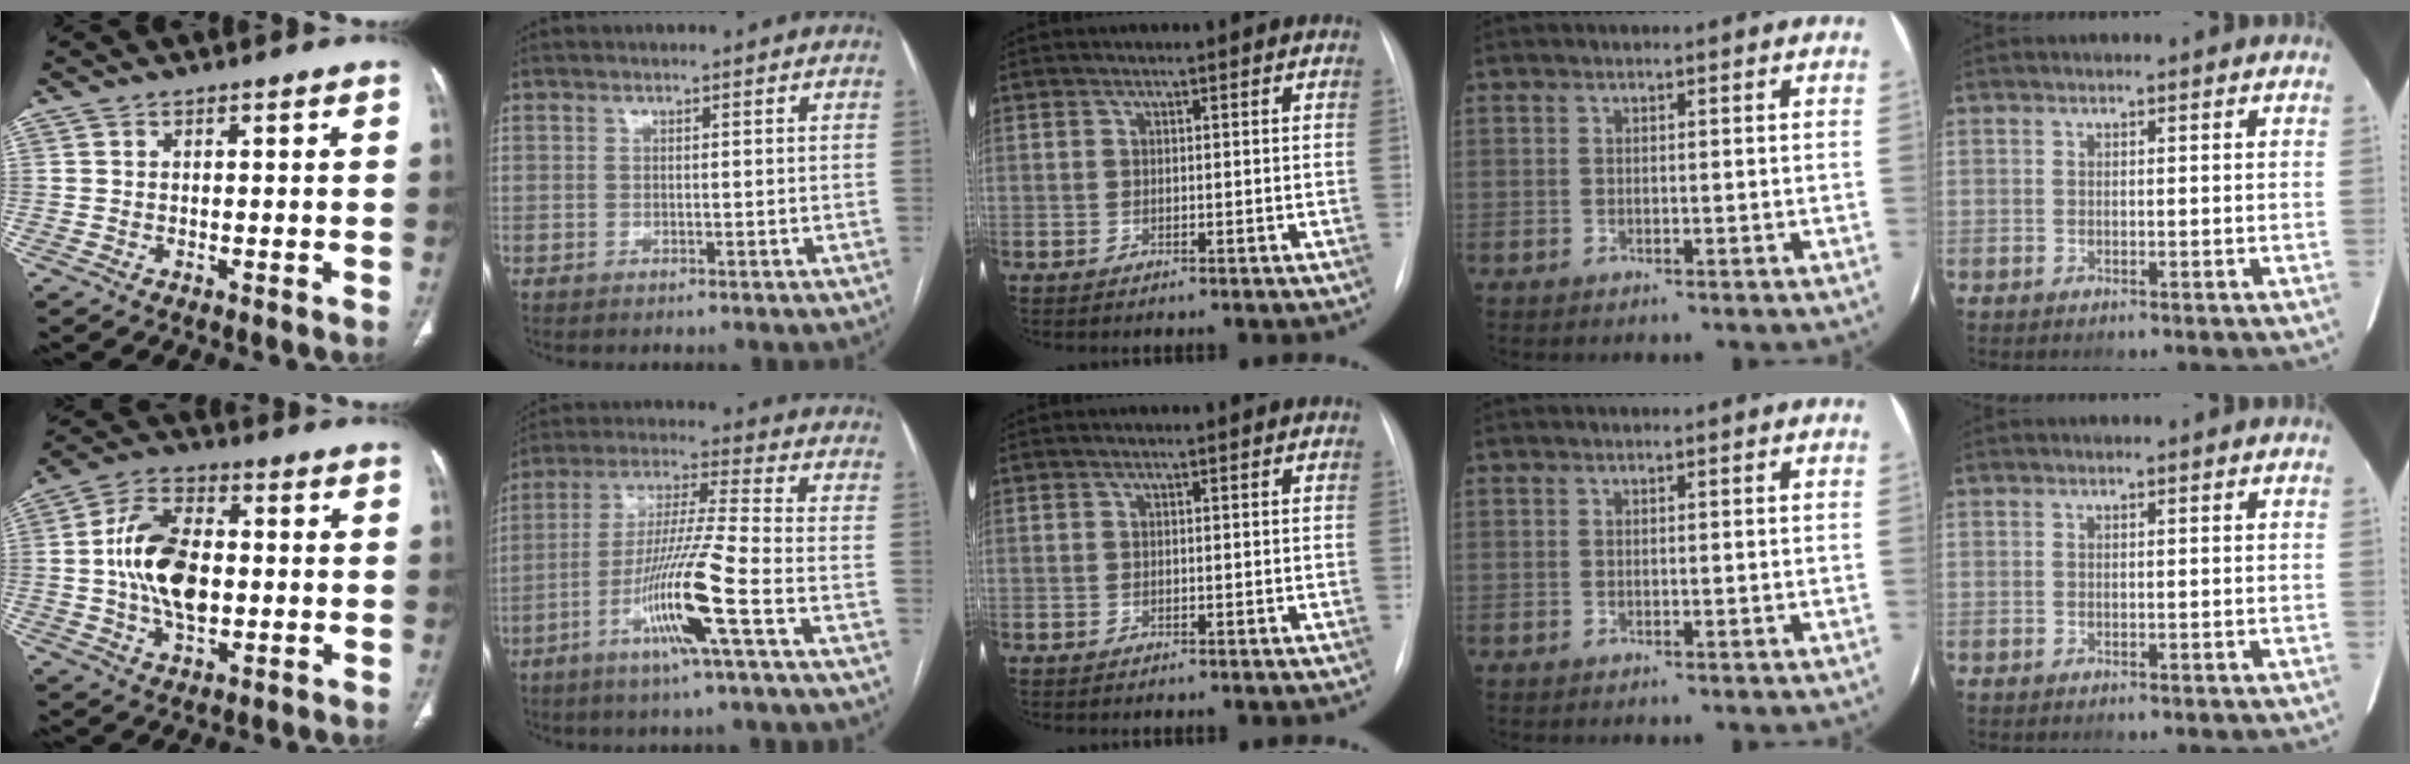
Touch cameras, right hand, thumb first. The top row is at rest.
{"thumb": {"total": 14.1, "force": [-0.2, 8.2, 11.4], "torque": [-0.203, 0.016, -0.005]}, "index": {"total": 12.8, "force": [-5.3, -1.3, 11.6], "torque": [-0.230, -0.011, -0.103]}}